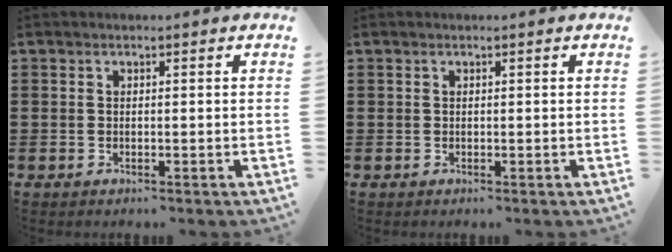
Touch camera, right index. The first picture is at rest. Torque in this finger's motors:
{"motor_torque": [-0.74, 0.82, 0.03, 0.04]}